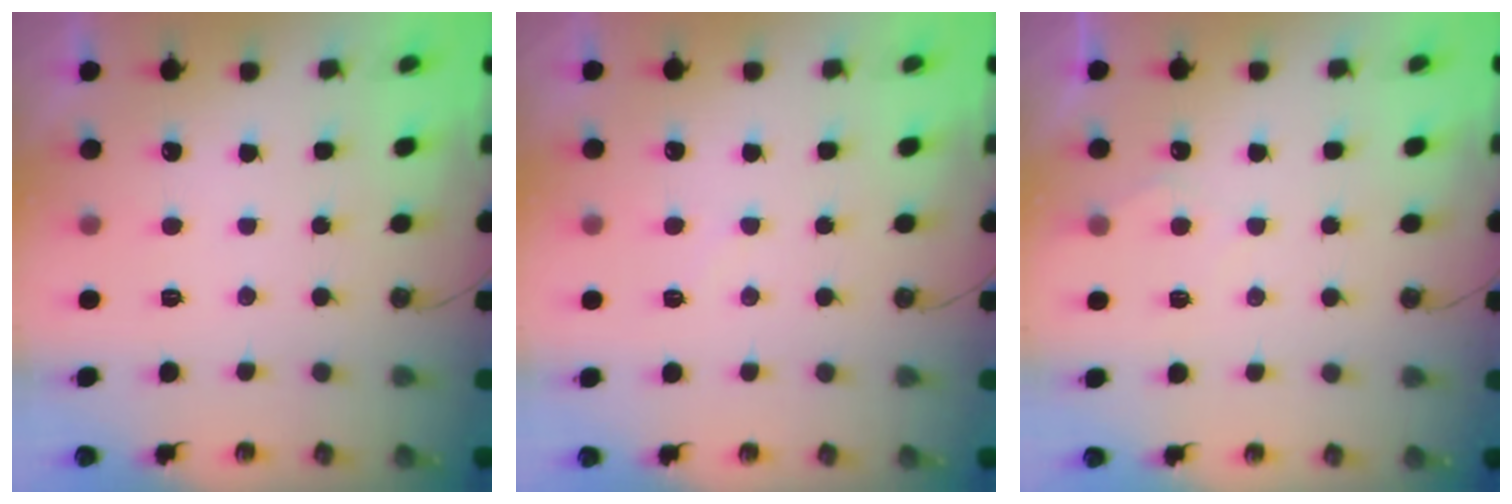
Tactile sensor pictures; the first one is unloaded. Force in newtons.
{"total": 3.9, "press": 3.8, "slide": 0.5}
{"total": 3.4, "press": 3.4, "slide": 0.4}